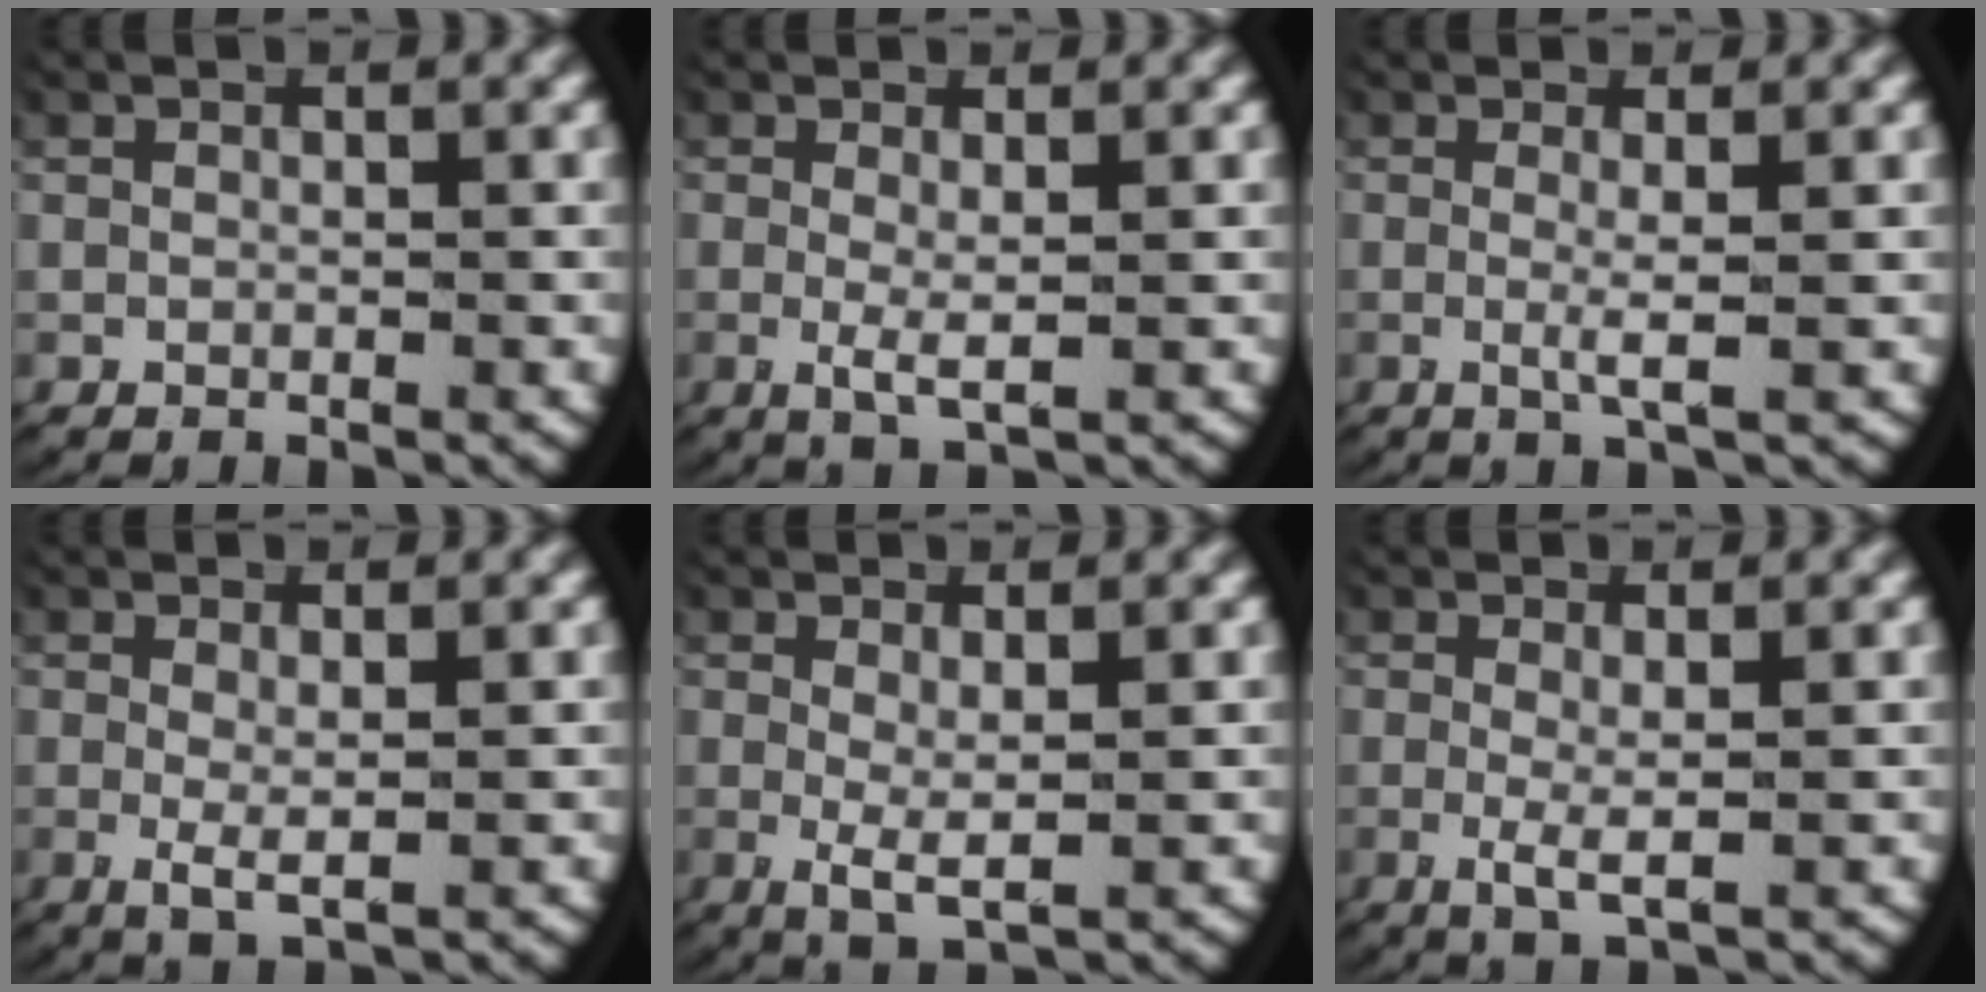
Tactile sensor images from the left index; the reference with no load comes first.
{"total": 2.3, "force": [-0.1, 0.6, 2.2], "torque": [-0.056, -0.019, 0.007]}
{"total": 2.0, "force": [0.0, 0.0, 2.0], "torque": [-0.052, -0.017, 0.005]}
{"total": 2.2, "force": [-0.1, 0.6, 2.1], "torque": [-0.053, -0.018, 0.007]}
{"total": 2.8, "force": [-0.1, 0.9, 2.7], "torque": [-0.061, -0.021, 0.009]}
{"total": 2.4, "force": [-0.2, 0.5, 2.3], "torque": [-0.060, -0.019, 0.005]}